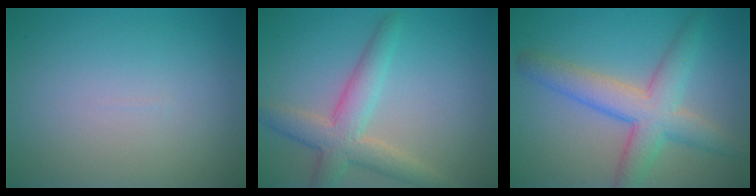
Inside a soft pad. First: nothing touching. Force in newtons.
{"total": 4.5, "press": 4.5, "slide": 0.1}
{"total": 5.8, "press": 5.8, "slide": 0.2}